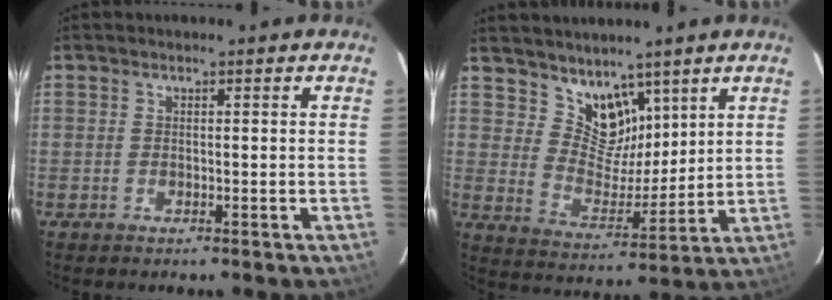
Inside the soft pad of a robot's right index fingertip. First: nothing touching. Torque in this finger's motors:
{"motor_torque": [0.09, 0.36, 0.06, 0.00]}